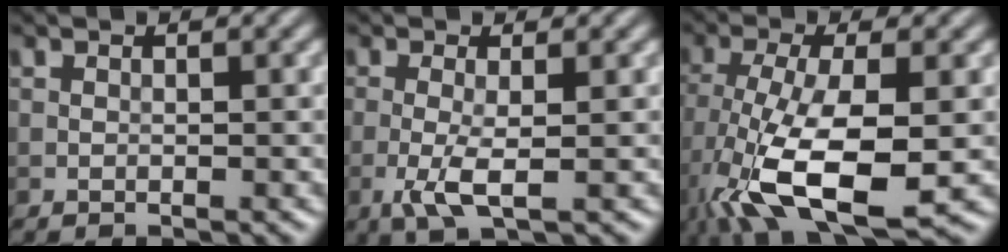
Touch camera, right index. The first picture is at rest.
{"total": 3.1, "force": [-0.8, 0.6, 2.9], "torque": [-0.066, -0.005, -0.021]}
{"total": 11.5, "force": [-4.5, 4.2, 9.8], "torque": [-0.204, -0.017, -0.081]}